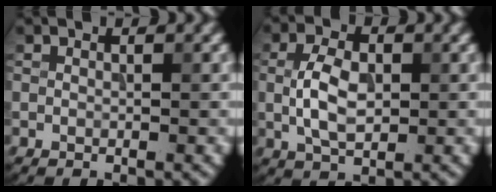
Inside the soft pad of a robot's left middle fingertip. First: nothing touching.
{"total": 4.3, "force": [0.0, 2.5, 3.4], "torque": [-0.075, 0.003, 0.000]}